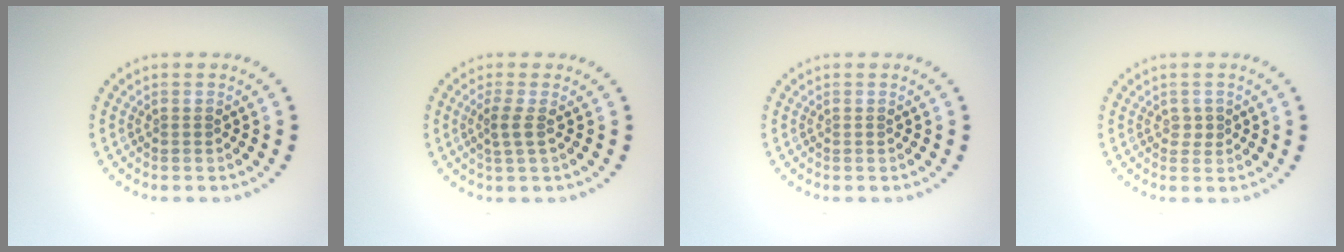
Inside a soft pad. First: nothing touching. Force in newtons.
{"total": 1.6, "press": 1.3, "slide": 0.9}
{"total": 0.0}
{"total": 0.8, "press": 0.8, "slide": 0.2}